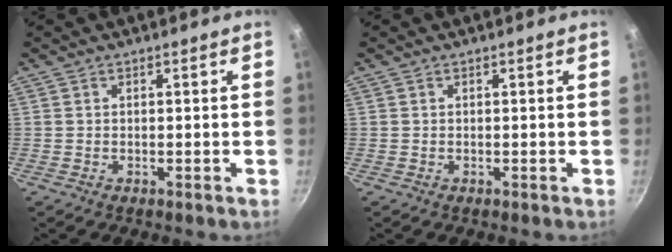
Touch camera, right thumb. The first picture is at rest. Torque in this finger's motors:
{"motor_torque": [0.00, 0.00, 0.02, -0.05, 0.00]}